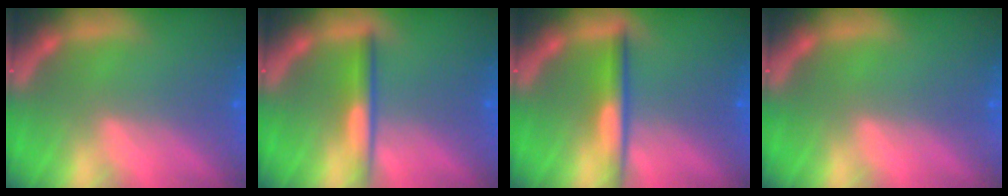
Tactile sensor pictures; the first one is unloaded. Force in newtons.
{"total": 3.0}
{"total": 3.4}
{"total": 0.0}